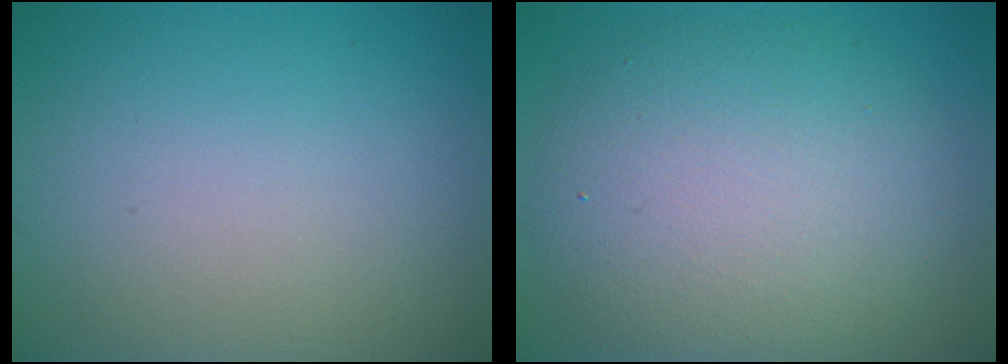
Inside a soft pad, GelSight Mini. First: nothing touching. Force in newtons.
{"total": 8.3, "press": 8.3, "slide": 0.8}